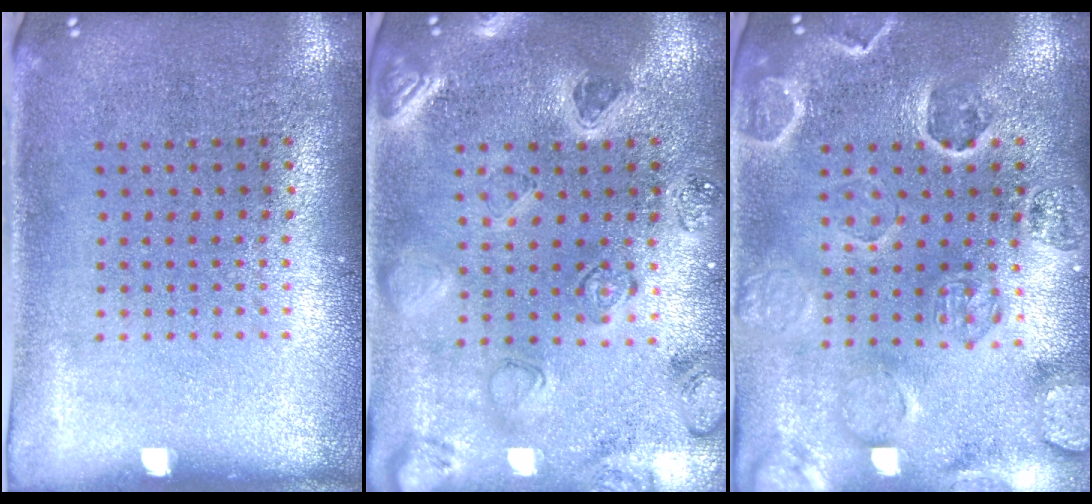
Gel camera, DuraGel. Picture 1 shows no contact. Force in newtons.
{"total": 1.4, "press": 1.4, "slide": 0.2}
{"total": 2.8, "press": 2.7, "slide": 0.5}